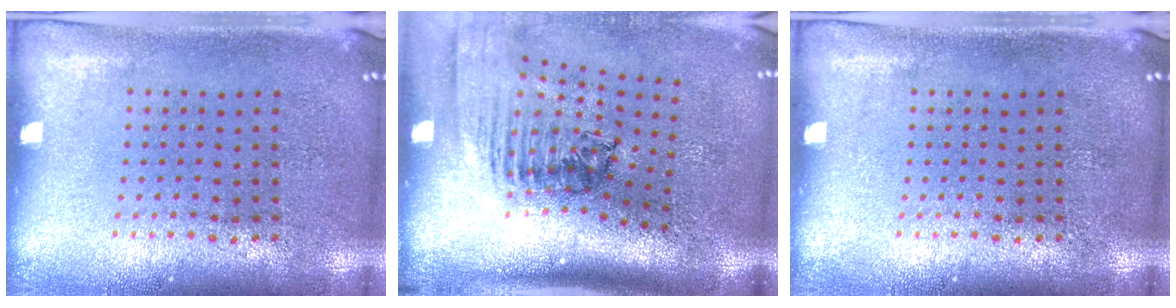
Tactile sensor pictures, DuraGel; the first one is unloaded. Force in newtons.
{"total": 2.5, "press": 1.8, "slide": 1.8}
{"total": 0.0}